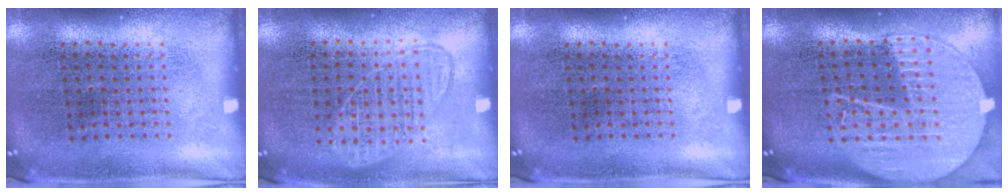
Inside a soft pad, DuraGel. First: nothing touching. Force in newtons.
{"total": 0.9, "press": 0.9, "slide": 0.3}
{"total": 0.0}
{"total": 2.1, "press": 1.8, "slide": 1.0}